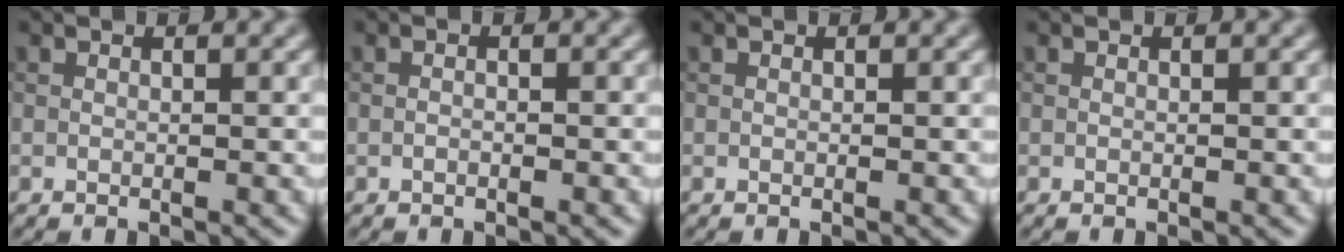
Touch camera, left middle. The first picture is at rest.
{"total": 0.5, "force": [-0.4, 0.1, 0.3], "torque": [-0.005, 0.000, -0.004]}
{"total": 0.0}
{"total": 0.0}